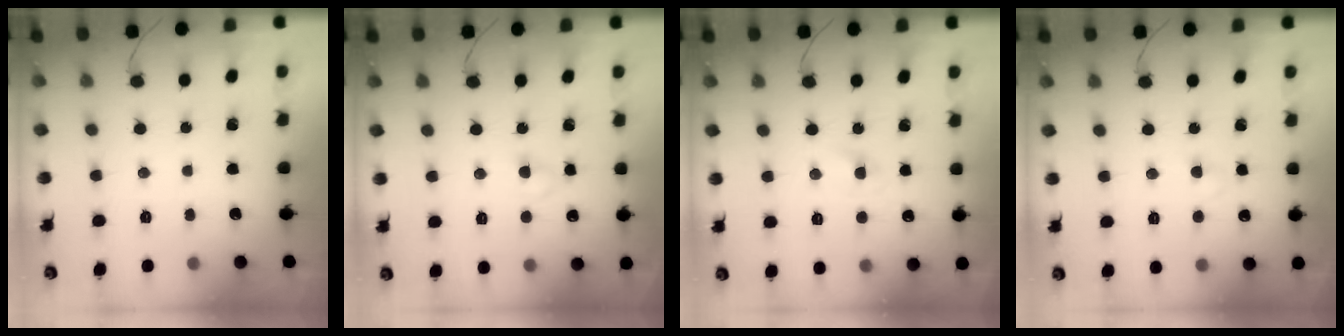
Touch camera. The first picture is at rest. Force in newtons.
{"total": 2.6, "press": 2.4, "slide": 1.0}
{"total": 1.0, "press": 0.8, "slide": 0.6}
{"total": 1.8, "press": 1.6, "slide": 0.9}